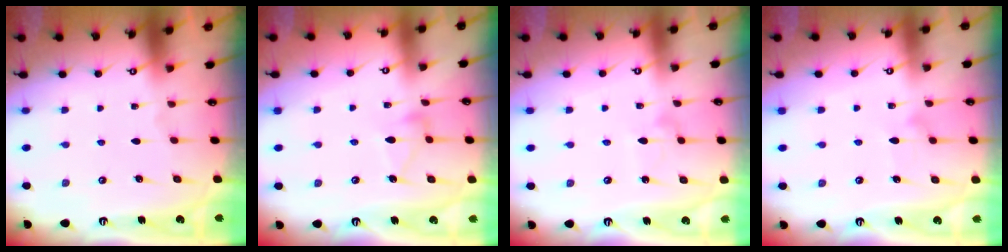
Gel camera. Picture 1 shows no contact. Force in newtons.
{"total": 6.3, "press": 6.3, "slide": 0.5}
{"total": 3.7, "press": 3.7, "slide": 0.2}
{"total": 7.4, "press": 7.4, "slide": 0.4}